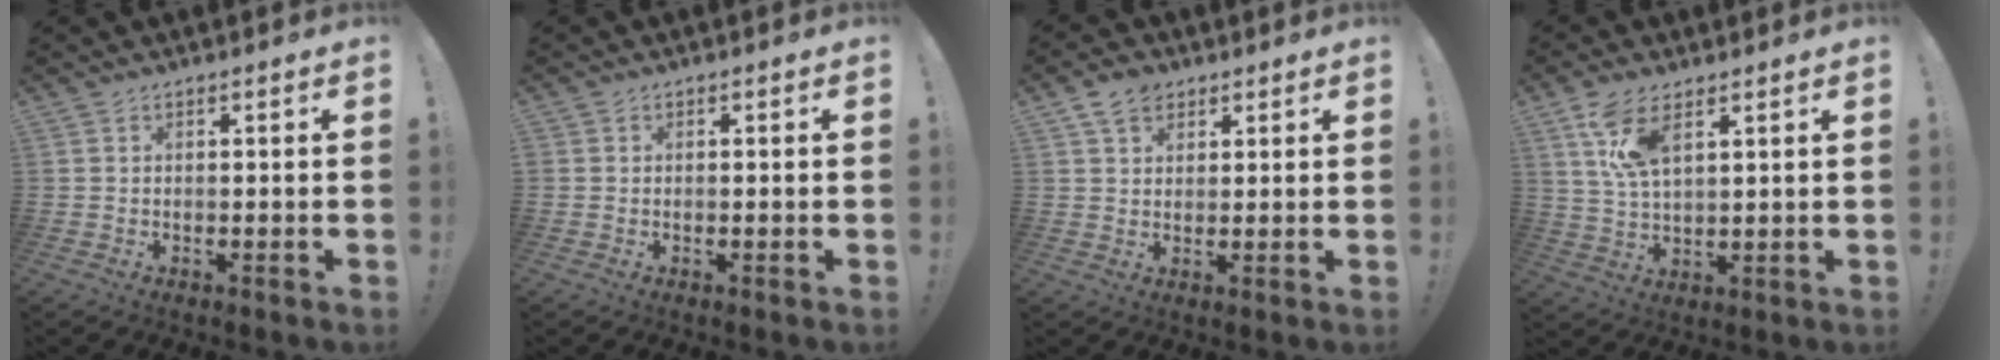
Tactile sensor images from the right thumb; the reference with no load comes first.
{"total": 0.5, "force": [0.0, 0.5, -0.1], "torque": [-0.003, 0.004, 0.002]}
{"total": 5.8, "force": [3.5, 4.0, 2.4], "torque": [-0.039, -0.007, 0.066]}
{"total": 9.3, "force": [4.9, 4.0, 6.9], "torque": [-0.138, -0.012, 0.091]}